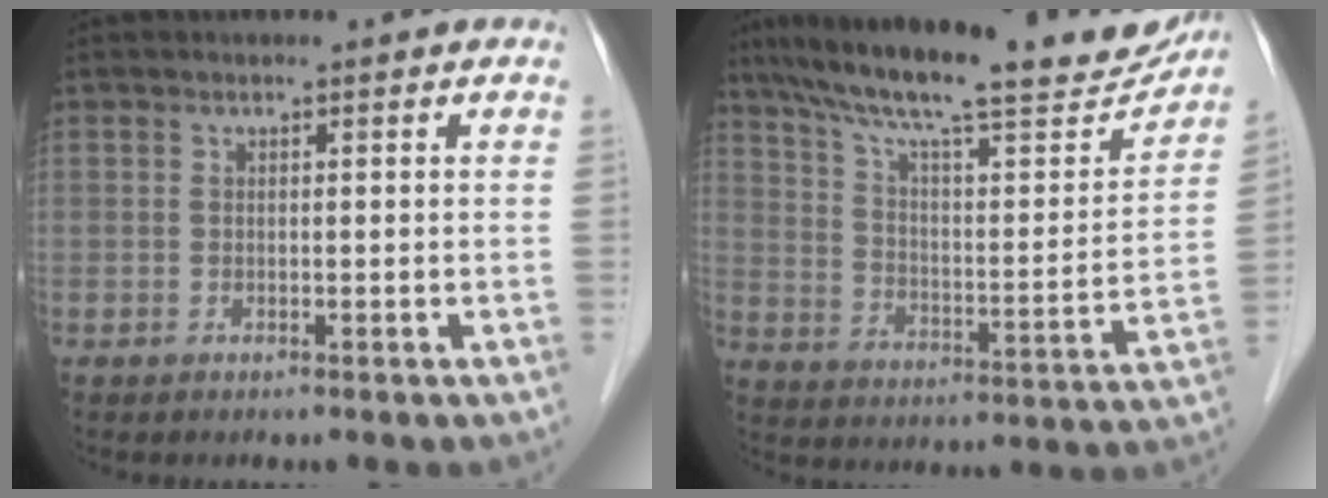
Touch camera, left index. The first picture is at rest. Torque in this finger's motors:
{"motor_torque": [-0.52, -1.14, 0.44, 0.16]}